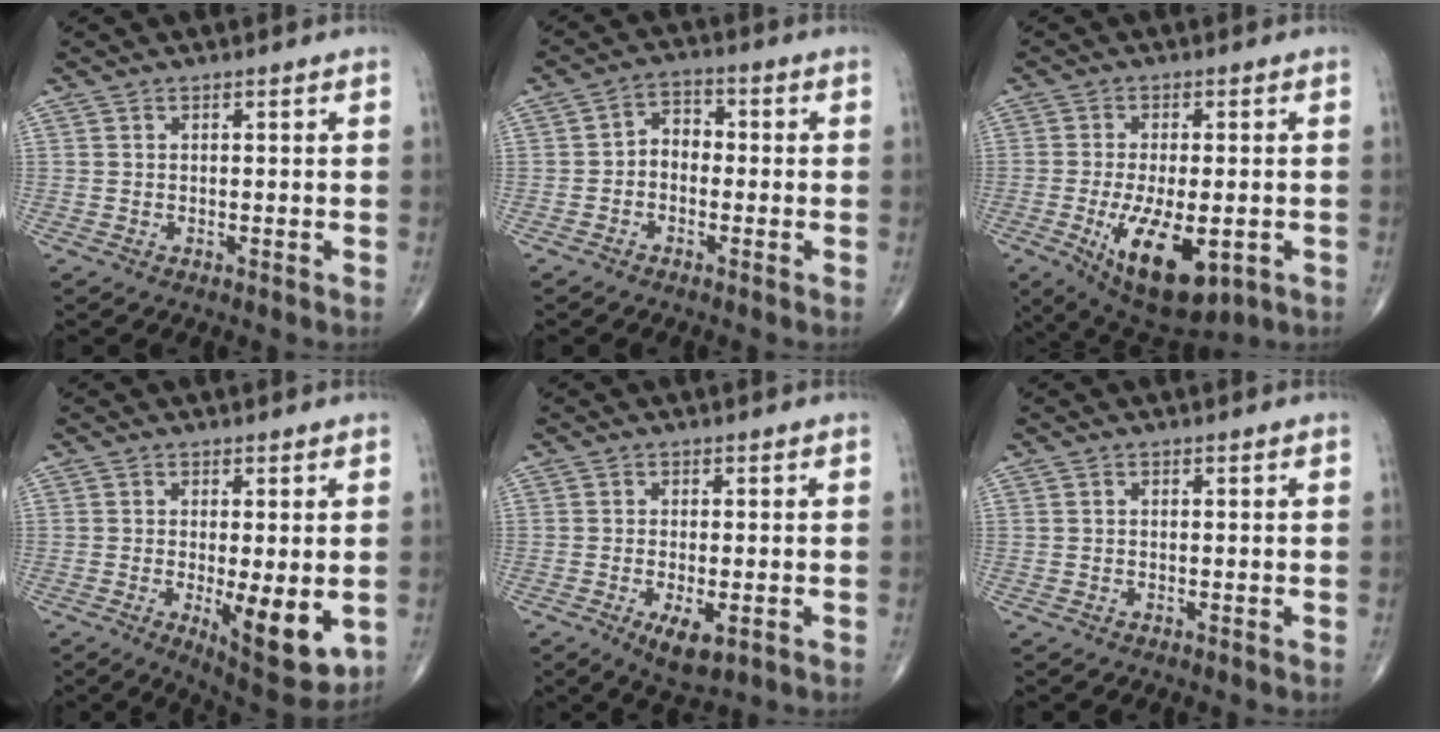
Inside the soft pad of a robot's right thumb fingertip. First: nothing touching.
{"total": 4.4, "force": [-0.9, 3.3, 2.8], "torque": [-0.023, 0.023, -0.031]}
{"total": 14.5, "force": [-4.5, 6.4, 12.2], "torque": [-0.200, -0.013, -0.054]}
{"total": 11.3, "force": [-2.2, 3.8, 10.5], "torque": [-0.142, -0.026, -0.024]}
{"total": 5.6, "force": [-2.0, 2.2, 4.7], "torque": [-0.080, -0.011, -0.028]}
{"total": 0.0}